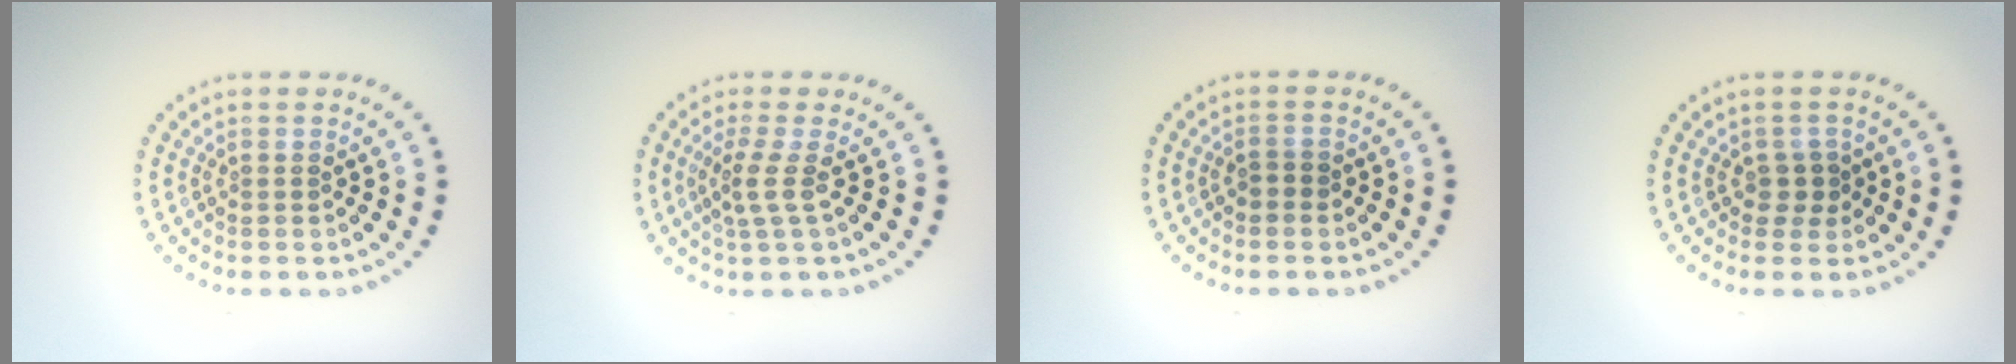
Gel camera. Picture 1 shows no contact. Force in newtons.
{"total": 2.0, "press": 1.3, "slide": 1.5}
{"total": 1.0, "press": 0.9, "slide": 0.2}
{"total": 1.6, "press": 1.4, "slide": 0.9}